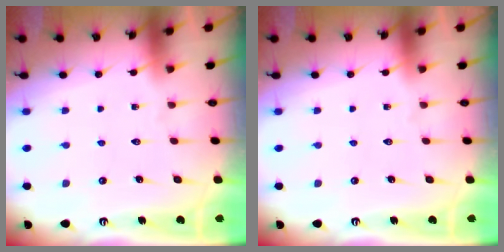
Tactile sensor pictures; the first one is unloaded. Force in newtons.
{"total": 0.0}